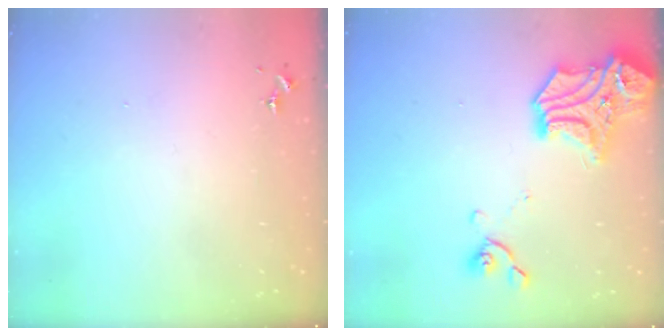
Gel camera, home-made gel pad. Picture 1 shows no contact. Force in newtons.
{"total": 18.6, "press": 18.5, "slide": 1.4}